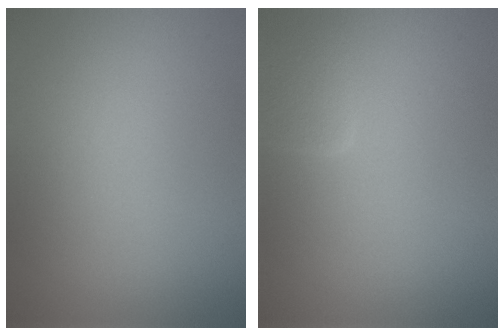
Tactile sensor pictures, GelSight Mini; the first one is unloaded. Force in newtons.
{"total": 1.4, "press": 1.4, "slide": 0.1}